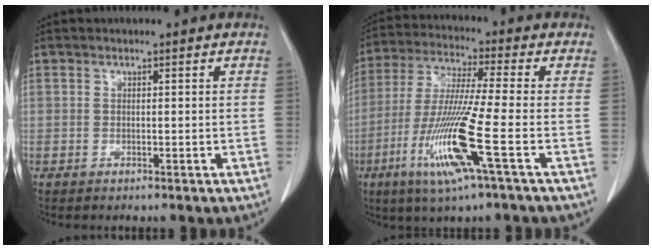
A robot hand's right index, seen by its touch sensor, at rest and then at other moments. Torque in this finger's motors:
{"motor_torque": [1.70, -0.44, 0.74, 0.15]}